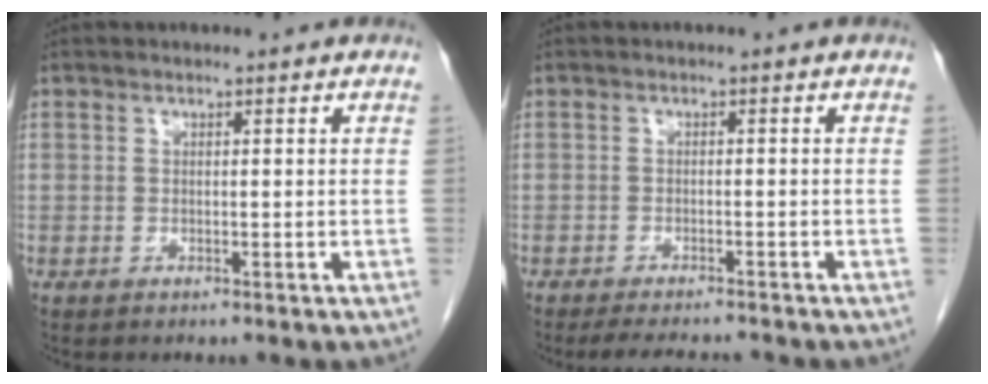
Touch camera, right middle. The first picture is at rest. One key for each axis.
{"total": 6.0, "fx": -5.5, "fy": 0.8, "fz": 2.2, "tx": -0.030, "ty": -0.013, "tz": -0.083}